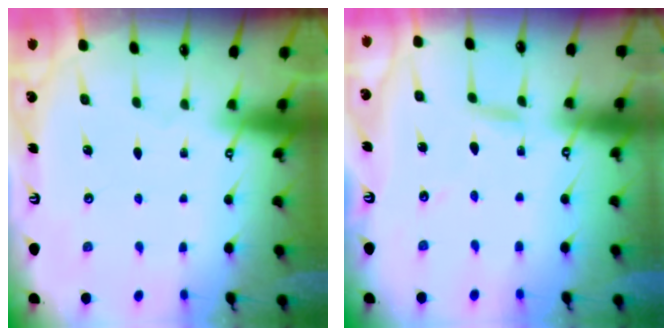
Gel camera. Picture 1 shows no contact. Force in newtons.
{"total": 3.1, "press": 3.1, "slide": 0.2}